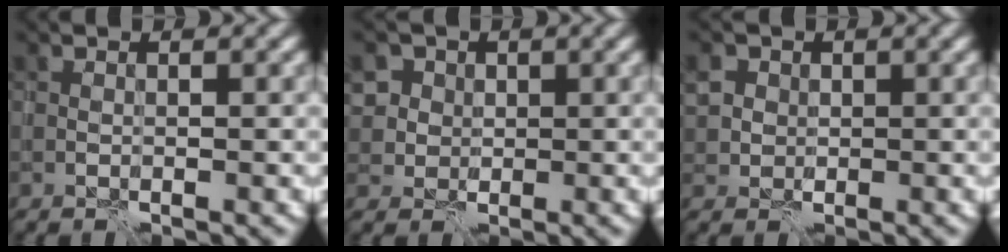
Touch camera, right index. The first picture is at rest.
{"total": 4.7, "force": [1.7, 4.1, 1.4], "torque": [-0.031, 0.009, 0.028]}
{"total": 2.9, "force": [0.7, 2.7, 0.9], "torque": [-0.024, 0.008, 0.012]}